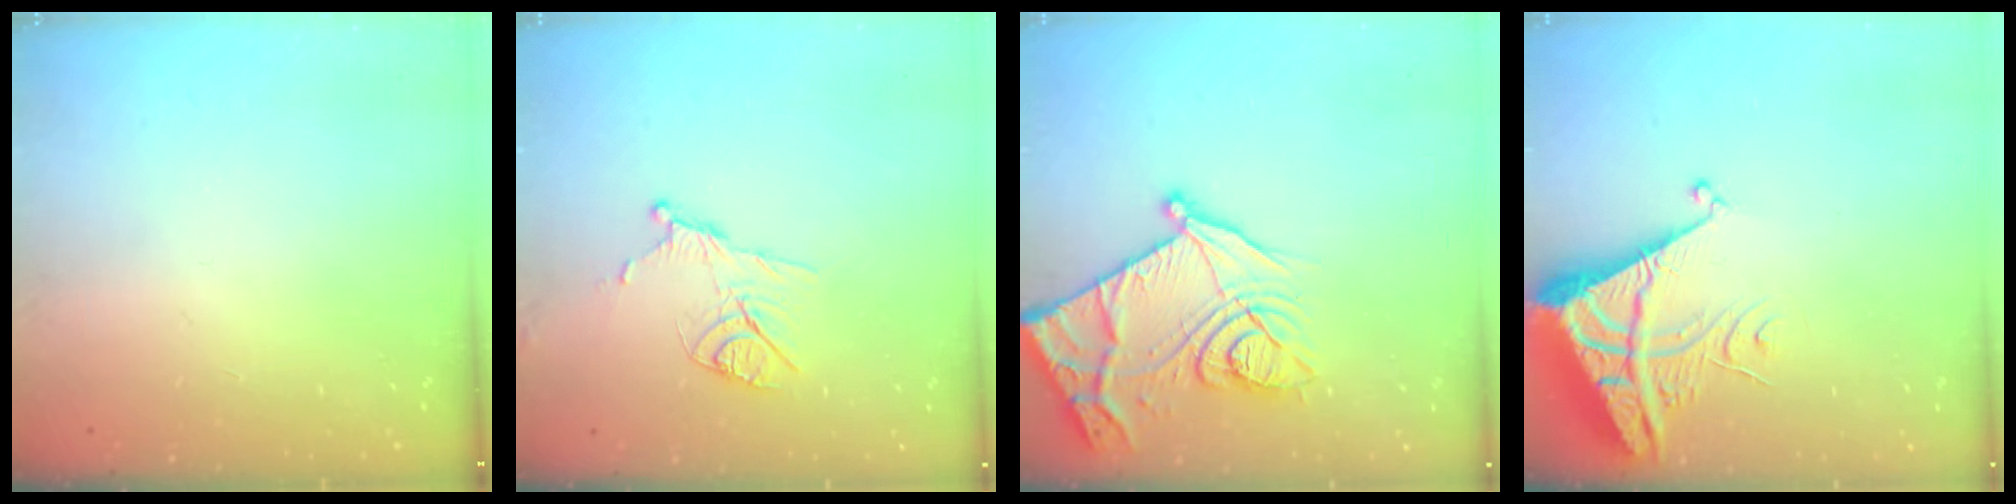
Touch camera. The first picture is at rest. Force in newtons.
{"total": 10.9, "press": 10.9, "slide": 0.4}
{"total": 22.3, "press": 22.3, "slide": 0.4}
{"total": 7.0, "press": 6.9, "slide": 0.7}